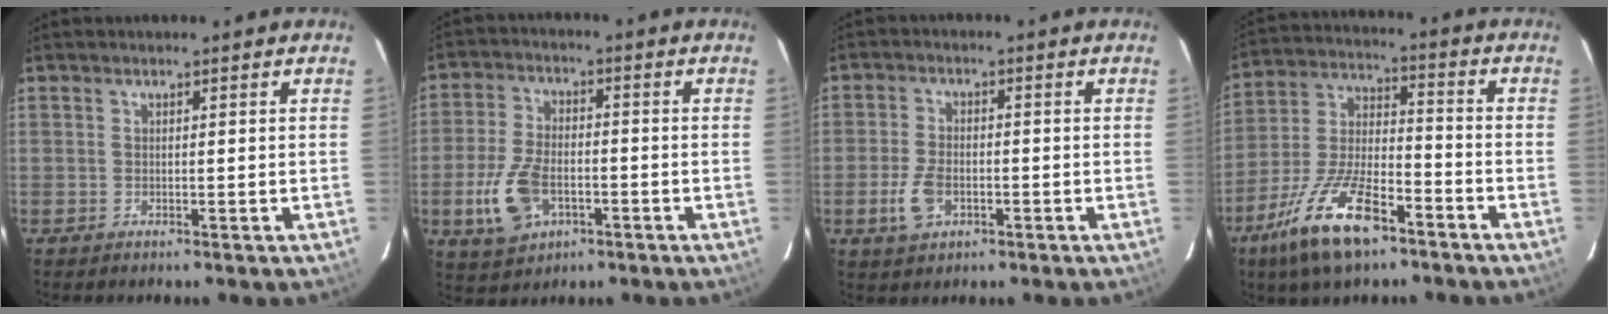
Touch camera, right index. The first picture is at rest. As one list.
[{"total": 11.0, "force": [-4.0, 6.6, 7.8], "torque": [-0.177, -0.003, -0.067]}, {"total": 6.0, "force": [-2.4, 3.7, 4.2], "torque": [-0.098, -0.005, -0.041]}, {"total": 16.5, "force": [-10.2, 6.1, 11.5], "torque": [-0.243, -0.017, -0.186]}]